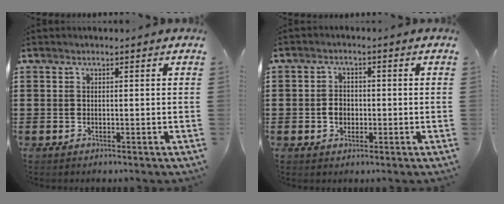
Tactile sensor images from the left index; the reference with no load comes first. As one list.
[{"total": 2.6, "force": [-0.6, 2.1, 1.4], "torque": [-0.033, 0.003, -0.014]}]